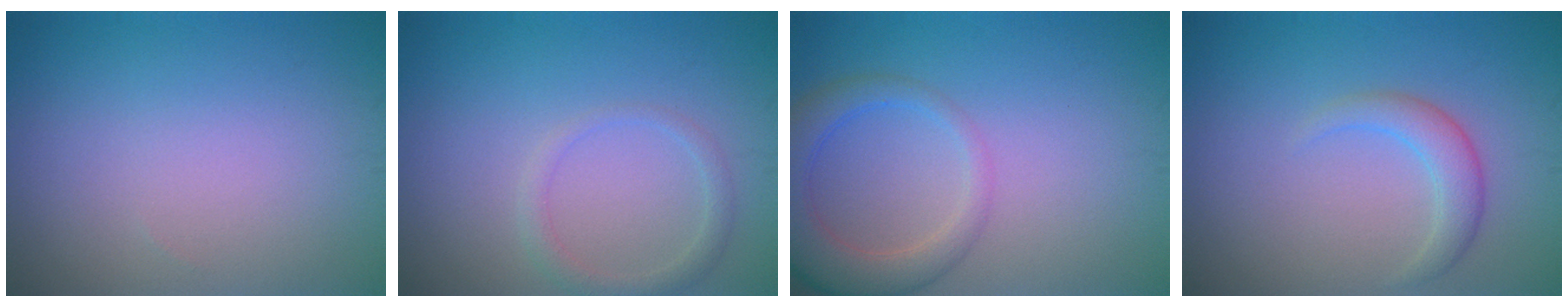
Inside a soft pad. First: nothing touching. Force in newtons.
{"total": 1.7, "press": 1.7, "slide": 0.1}
{"total": 4.8, "press": 4.8, "slide": 0.3}
{"total": 2.4, "press": 2.4, "slide": 0.2}